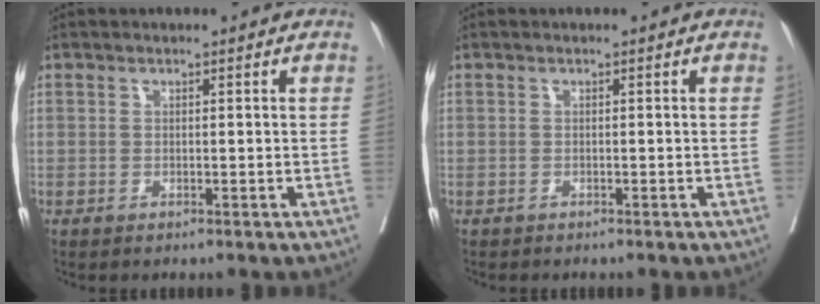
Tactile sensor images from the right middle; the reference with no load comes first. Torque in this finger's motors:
{"motor_torque": [-0.02, -0.11, -0.03, 0.01]}